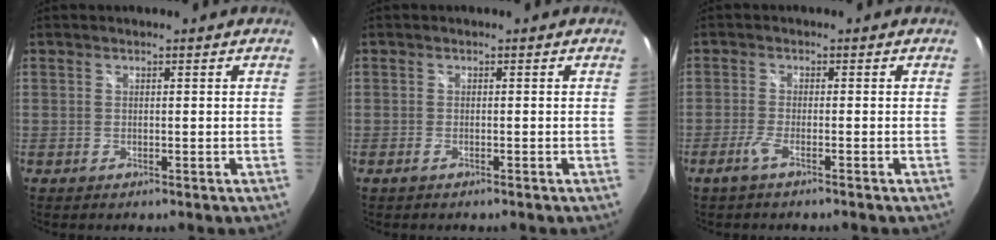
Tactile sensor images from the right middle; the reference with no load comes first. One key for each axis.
{"total": 0.9, "fx": -0.7, "fy": 0.1, "fz": 0.6, "tx": -0.012, "ty": -0.001, "tz": -0.013}
{"total": 2.5, "fx": -1.7, "fy": -0.1, "fz": 1.8, "tx": -0.047, "ty": -0.004, "tz": -0.037}